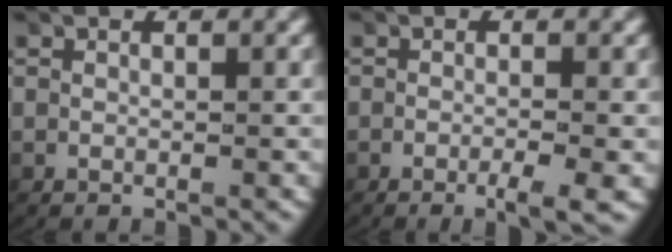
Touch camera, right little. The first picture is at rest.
{"total": 2.5, "force": [-1.4, 0.2, 2.1], "torque": [-0.025, 0.003, -0.028]}